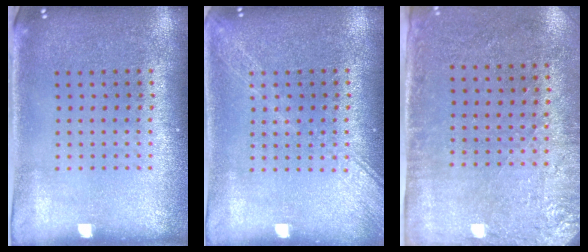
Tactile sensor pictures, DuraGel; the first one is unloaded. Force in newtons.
{"total": 2.6, "press": 2.6, "slide": 0.3}
{"total": 2.8, "press": 2.3, "slide": 1.6}